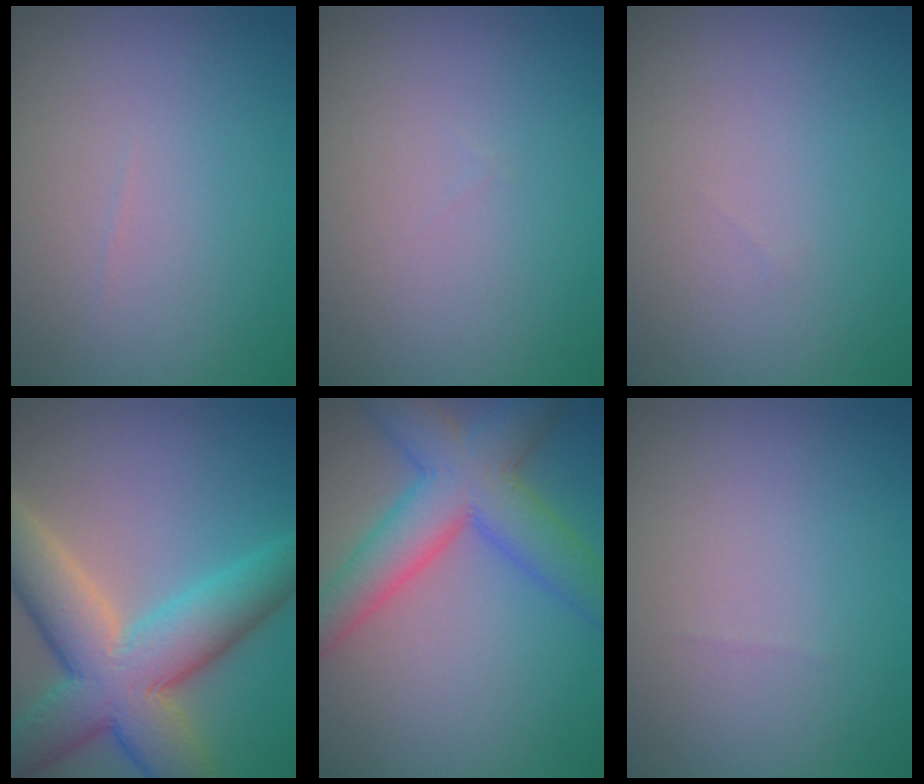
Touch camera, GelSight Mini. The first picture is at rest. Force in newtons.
{"total": 0.0}
{"total": 0.0}
{"total": 10.8, "press": 10.8, "slide": 0.7}
{"total": 7.9, "press": 7.9, "slide": 0.5}
{"total": 0.0}